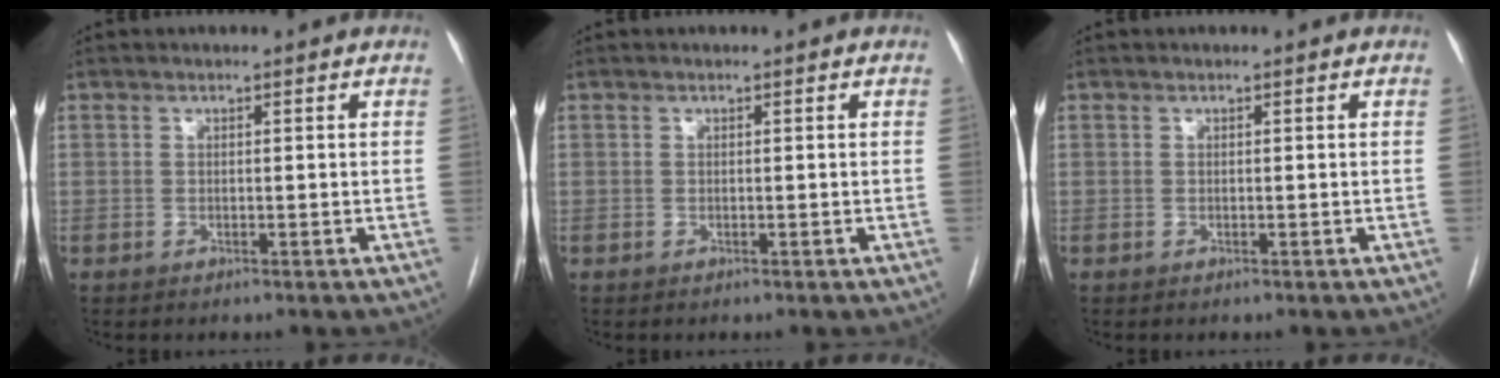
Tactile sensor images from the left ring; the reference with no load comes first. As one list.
[{"total": 0.0}, {"total": 0.0}]